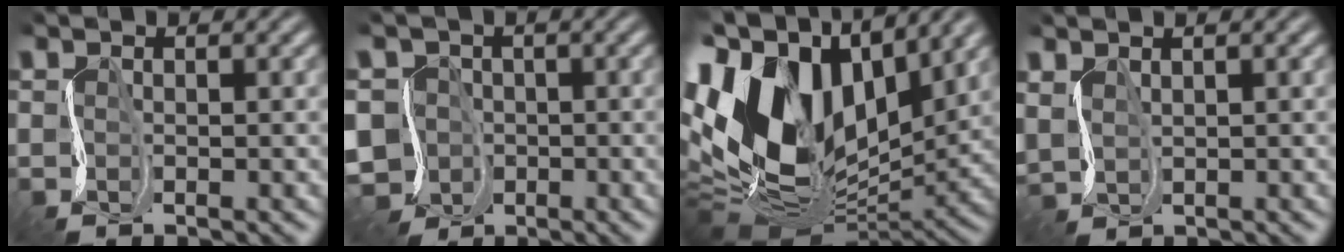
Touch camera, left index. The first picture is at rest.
{"total": 7.9, "force": [-4.3, 6.0, 2.6], "torque": [-0.040, -0.026, -0.087]}
{"total": 14.7, "force": [3.7, 9.3, 10.7], "torque": [-0.225, -0.003, 0.068]}
{"total": 2.1, "force": [1.3, 1.2, 1.0], "torque": [-0.033, 0.000, 0.033]}